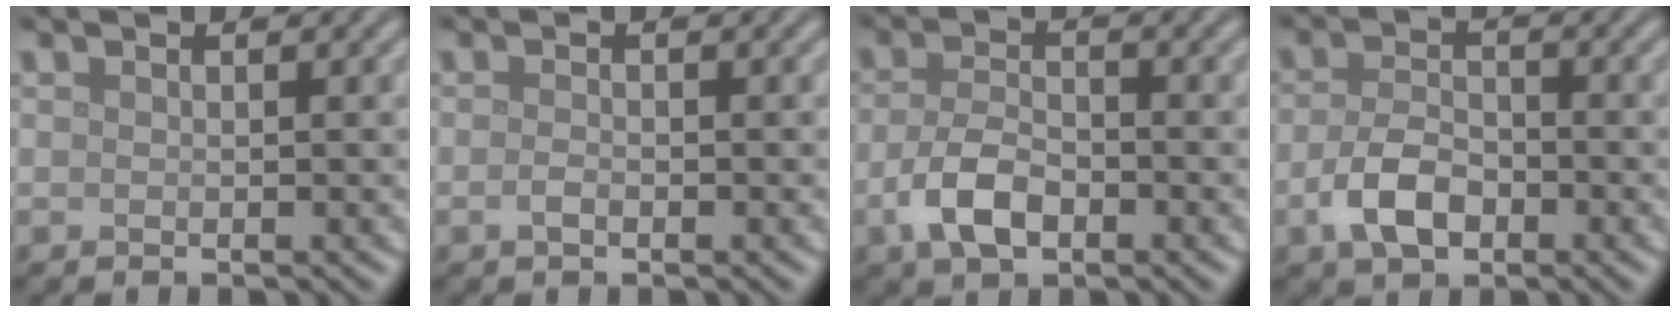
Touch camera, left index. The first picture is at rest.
{"total": 0.8, "force": [-0.4, 0.4, 0.6], "torque": [-0.015, -0.001, -0.009]}
{"total": 4.2, "force": [-1.7, 2.2, 3.1], "torque": [-0.065, -0.001, -0.039]}
{"total": 4.1, "force": [-1.6, 2.4, 2.9], "torque": [-0.059, -0.001, -0.037]}